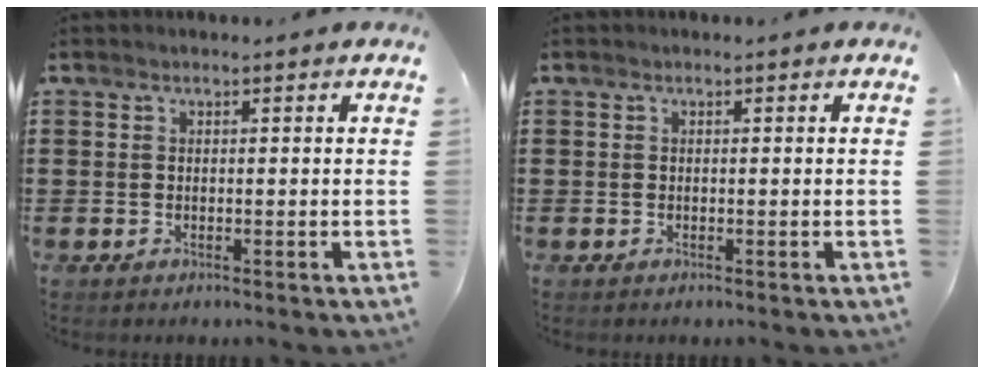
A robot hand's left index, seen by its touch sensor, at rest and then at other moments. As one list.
[{"total": 0.0}]